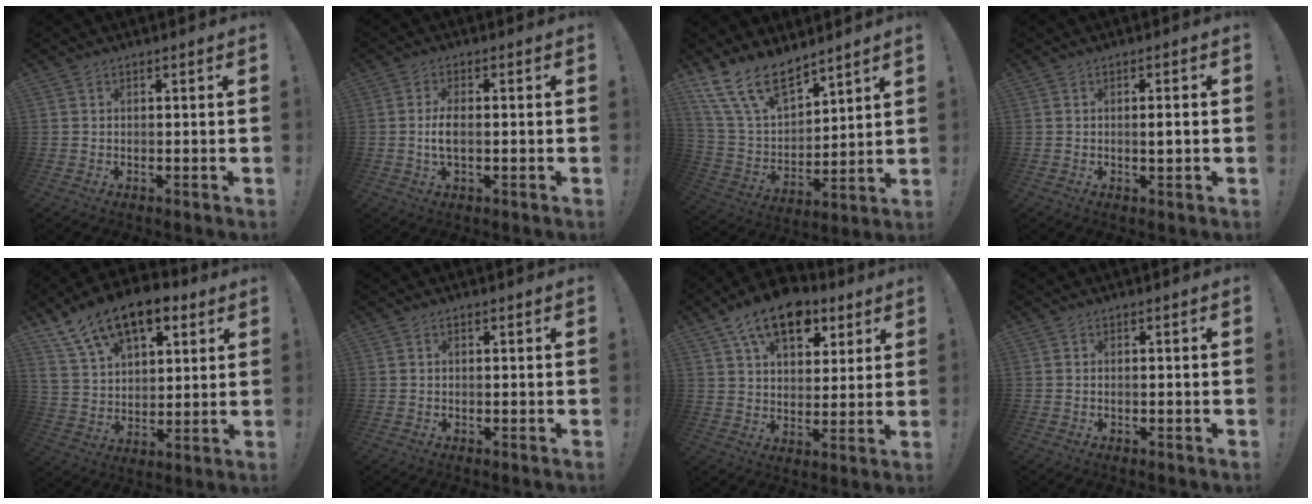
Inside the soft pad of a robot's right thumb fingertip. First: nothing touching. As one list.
[{"total": 4.6, "force": [-0.2, 2.1, 4.1], "torque": [-0.086, -0.003, -0.011]}, {"total": 16.4, "force": [12.1, 7.7, 8.0], "torque": [-0.158, -0.084, 0.228]}, {"total": 2.3, "force": [-0.2, 0.1, 2.3], "torque": [-0.032, -0.003, -0.006]}, {"total": 17.3, "force": [10.3, 9.8, 9.8], "torque": [-0.162, -0.052, 0.189]}, {"total": 0.0}, {"total": 15.1, "force": [8.7, 9.0, 8.5], "torque": [-0.126, -0.042, 0.156]}, {"total": 0.0}]